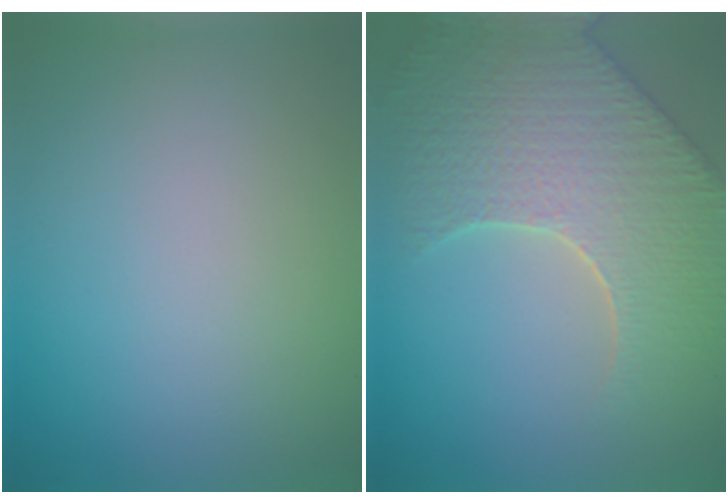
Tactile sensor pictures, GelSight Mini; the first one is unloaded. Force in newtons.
{"total": 8.5, "press": 6.5, "slide": 5.5}